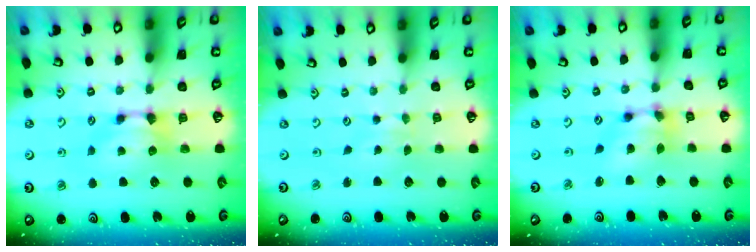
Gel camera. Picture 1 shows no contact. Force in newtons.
{"total": 2.9, "press": 2.9, "slide": 0.4}
{"total": 6.4, "press": 6.0, "slide": 2.2}